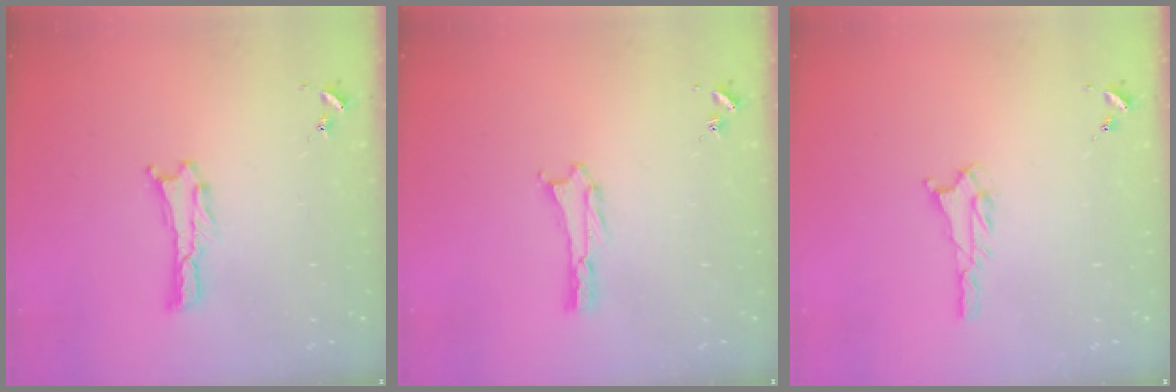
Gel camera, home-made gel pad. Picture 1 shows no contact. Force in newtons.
{"total": 0.5, "press": 0.5, "slide": 0.2}
{"total": 1.8, "press": 1.8, "slide": 0.2}